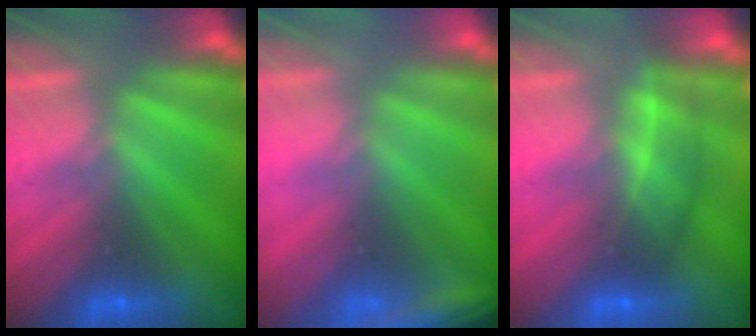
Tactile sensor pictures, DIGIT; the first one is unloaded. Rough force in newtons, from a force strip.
{"total": 2.4}
{"total": 2.7}